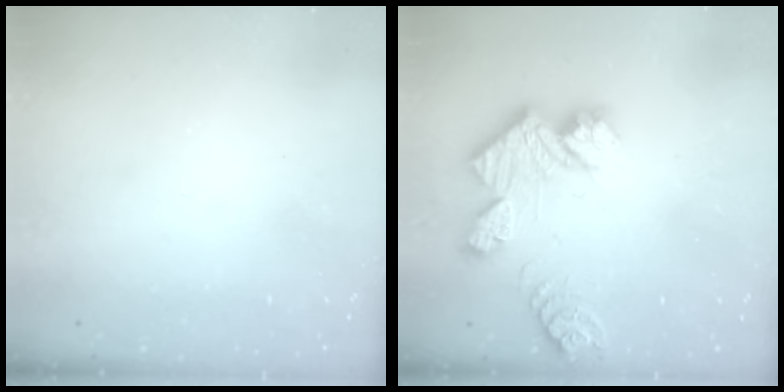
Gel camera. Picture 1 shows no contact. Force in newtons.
{"total": 11.9, "press": 11.8, "slide": 1.0}